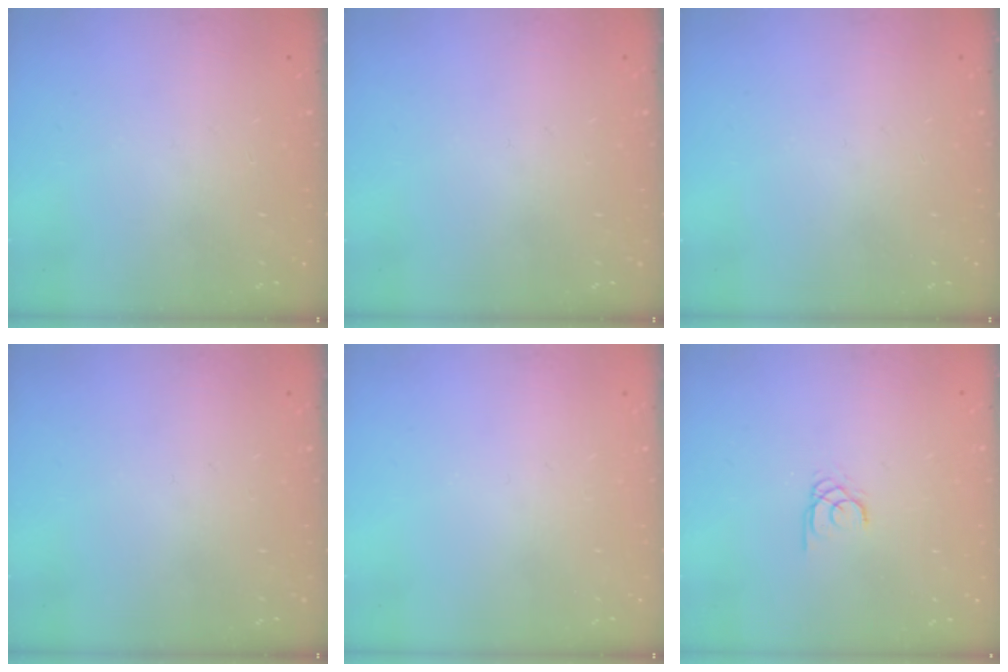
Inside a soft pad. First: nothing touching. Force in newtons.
{"total": 0.0}
{"total": 0.0}
{"total": 0.0}
{"total": 0.0}
{"total": 1.5, "press": 1.5, "slide": 0.1}